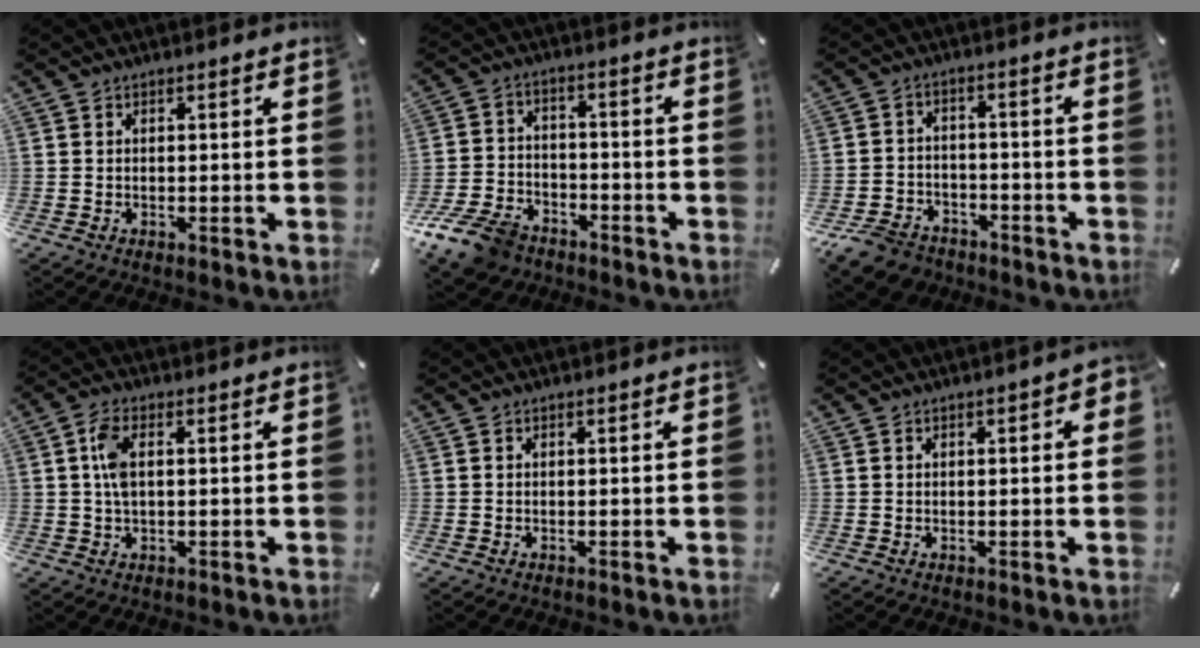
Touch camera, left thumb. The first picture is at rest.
{"total": 10.9, "force": [-8.1, 6.1, 4.2], "torque": [-0.086, 0.048, -0.151]}
{"total": 8.0, "force": [-6.2, 4.6, 2.3], "torque": [-0.052, 0.031, -0.118]}
{"total": 5.2, "force": [0.7, 2.3, 4.6], "torque": [-0.107, 0.003, 0.007]}
{"total": 0.0}
{"total": 1.7, "force": [0.3, 0.8, 1.5], "torque": [-0.021, 0.003, 0.003]}